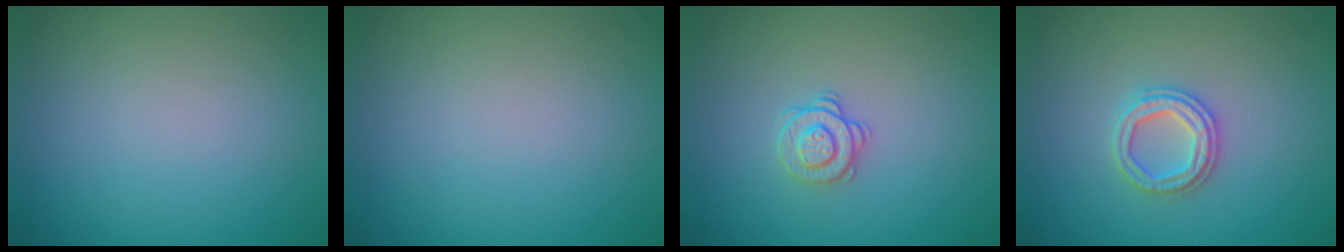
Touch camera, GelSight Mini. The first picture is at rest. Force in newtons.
{"total": 0.0}
{"total": 1.7, "press": 1.3, "slide": 1.1}
{"total": 2.4, "press": 2.4, "slide": 0.4}